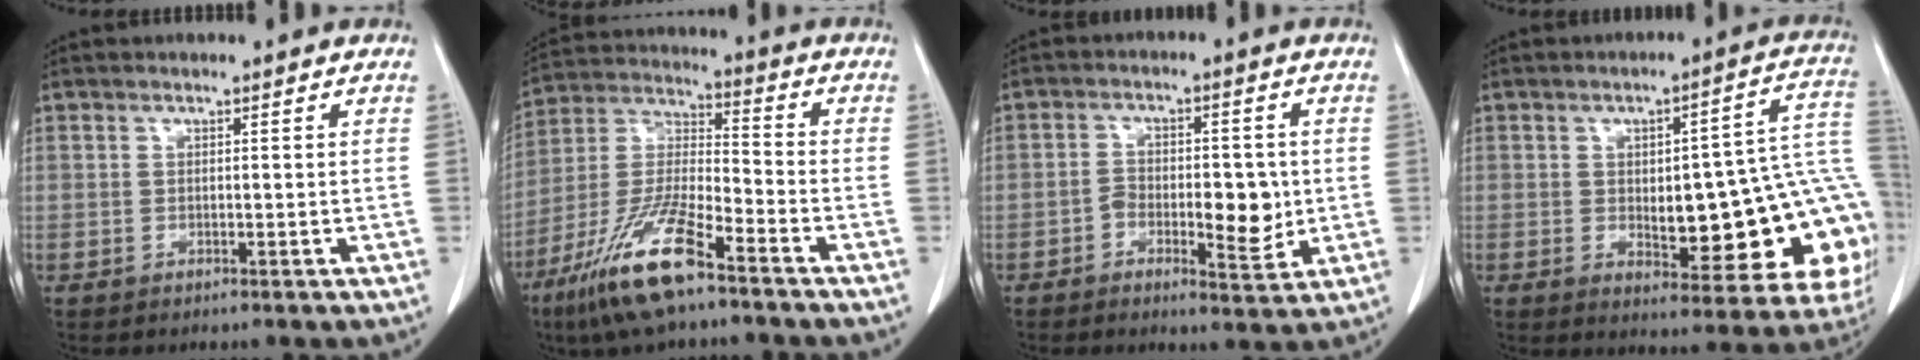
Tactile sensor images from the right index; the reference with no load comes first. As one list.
[{"total": 14.5, "force": [-9.3, 2.6, 10.8], "torque": [-0.230, -0.020, -0.177]}, {"total": 7.5, "force": [-1.4, 3.4, 6.6], "torque": [-0.096, 0.005, -0.017]}, {"total": 20.9, "force": [-2.5, 6.5, 19.7], "torque": [-0.166, 0.035, -0.010]}]